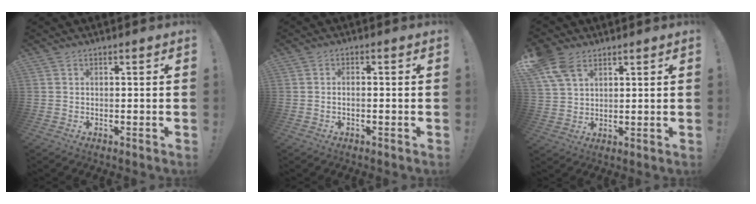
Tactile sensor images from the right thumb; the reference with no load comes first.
{"total": 1.3, "force": [-0.5, 0.4, 1.1], "torque": [-0.026, 0.004, -0.007]}
{"total": 8.9, "force": [5.3, 5.6, 4.6], "torque": [-0.100, -0.014, 0.106]}